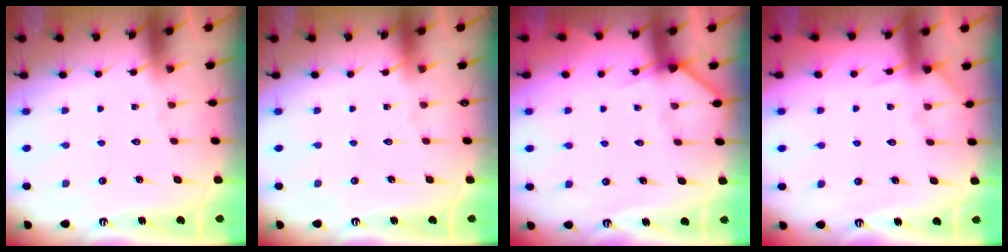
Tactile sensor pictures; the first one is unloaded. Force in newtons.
{"total": 0.0}
{"total": 4.5, "press": 4.5, "slide": 0.3}
{"total": 6.2, "press": 6.1, "slide": 0.8}